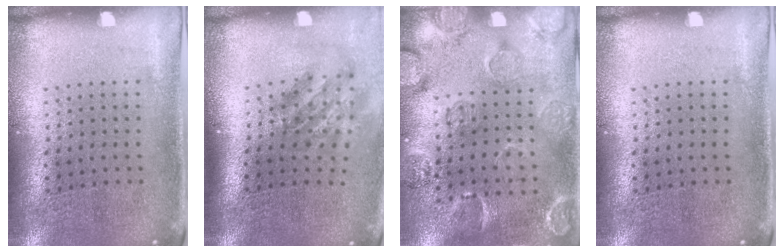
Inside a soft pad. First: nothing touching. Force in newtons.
{"total": 1.9, "press": 1.2, "slide": 1.4}
{"total": 2.8, "press": 1.9, "slide": 2.1}
{"total": 0.0}